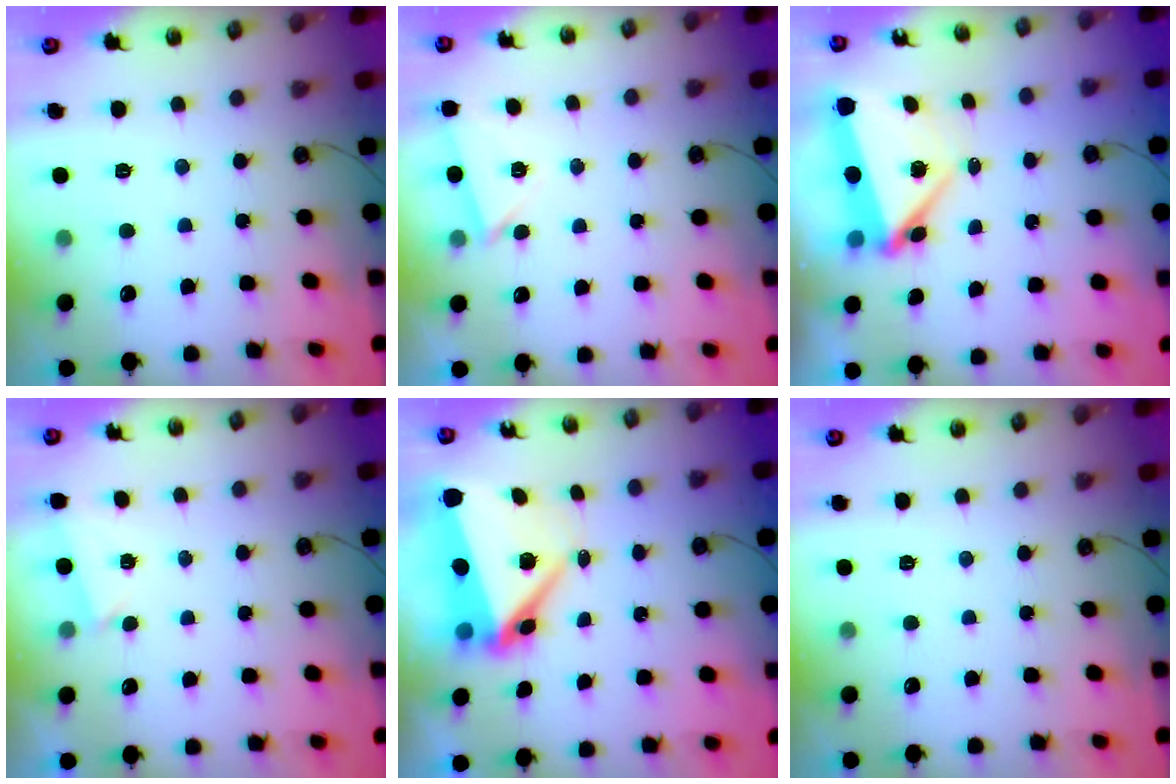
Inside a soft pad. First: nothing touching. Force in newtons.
{"total": 3.6, "press": 2.7, "slide": 2.4}
{"total": 5.3, "press": 5.3, "slide": 0.2}
{"total": 2.6, "press": 1.3, "slide": 2.2}
{"total": 9.0, "press": 8.9, "slide": 1.6}
{"total": 0.0}